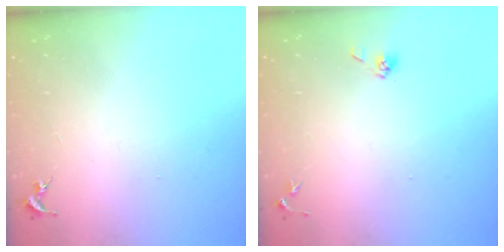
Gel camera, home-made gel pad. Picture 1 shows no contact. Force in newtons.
{"total": 3.8, "press": 3.3, "slide": 1.8}